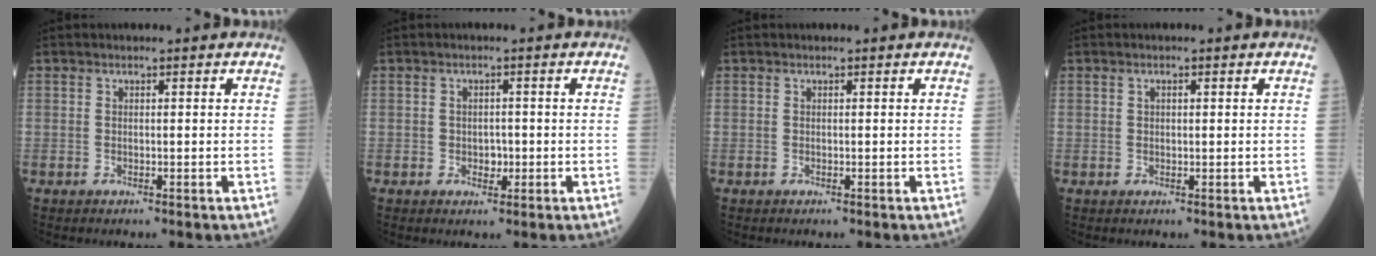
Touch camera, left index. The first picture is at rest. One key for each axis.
{"total": 1.7, "fx": -0.5, "fy": 1.4, "fz": 0.9, "tx": -0.010, "ty": 0.004, "tz": -0.006}
{"total": 0.0}
{"total": 0.9, "fx": 0.4, "fy": 0.4, "fz": 0.7, "tx": -0.012, "ty": 0.003, "tz": 0.008}